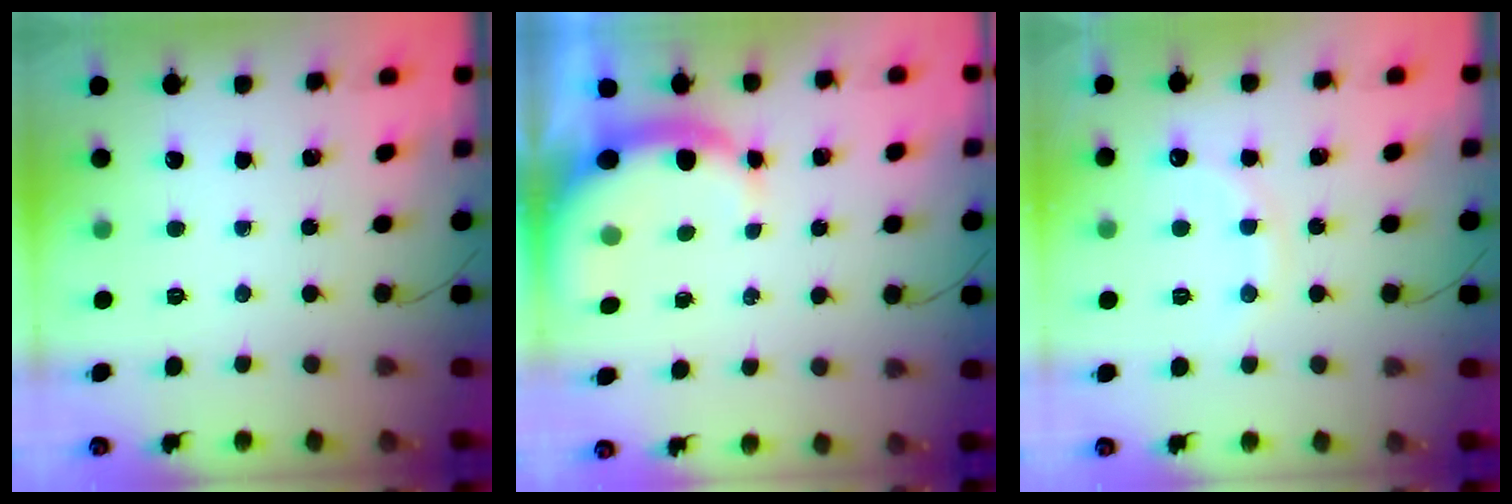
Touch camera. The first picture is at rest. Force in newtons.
{"total": 7.5, "press": 7.5, "slide": 0.7}
{"total": 8.0, "press": 7.8, "slide": 1.3}